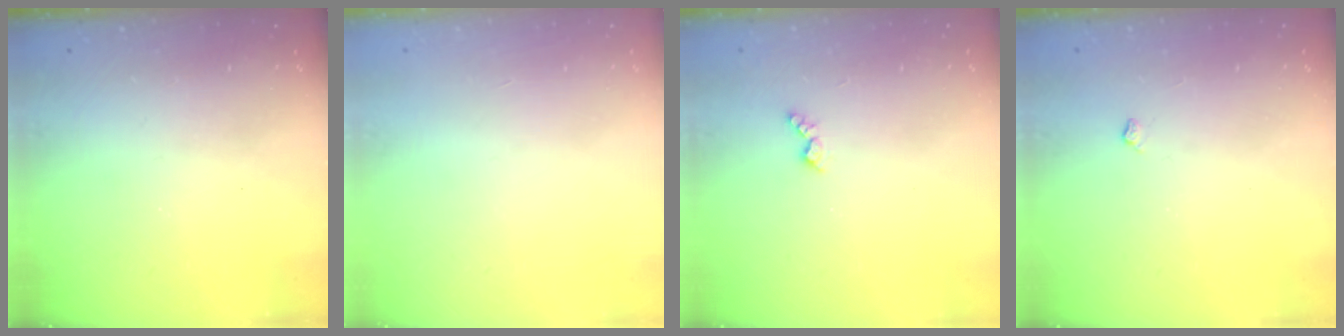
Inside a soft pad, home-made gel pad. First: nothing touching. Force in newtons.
{"total": 0.0}
{"total": 3.8, "press": 3.7, "slide": 0.6}
{"total": 3.5, "press": 3.5, "slide": 0.5}